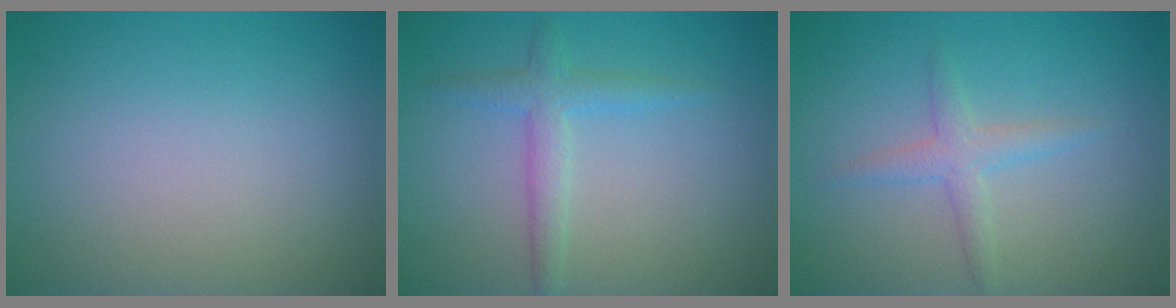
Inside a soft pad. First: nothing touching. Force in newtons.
{"total": 2.4, "press": 2.4, "slide": 0.2}
{"total": 2.0, "press": 2.0, "slide": 0.1}